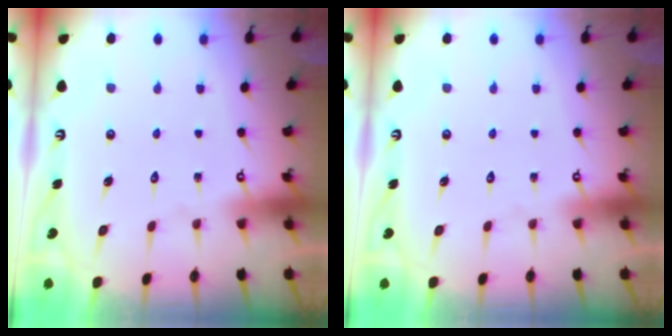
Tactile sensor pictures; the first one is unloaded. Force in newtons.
{"total": 0.0}